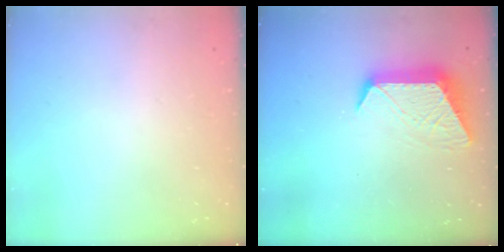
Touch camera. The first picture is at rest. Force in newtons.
{"total": 12.1, "press": 12.1, "slide": 0.7}